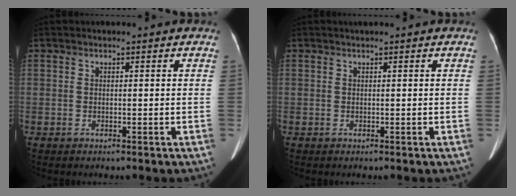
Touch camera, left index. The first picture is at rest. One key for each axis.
{"total": 0.5, "fx": 0.4, "fy": 0.0, "fz": 0.4, "tx": -0.004, "ty": 0.009, "tz": 0.008}